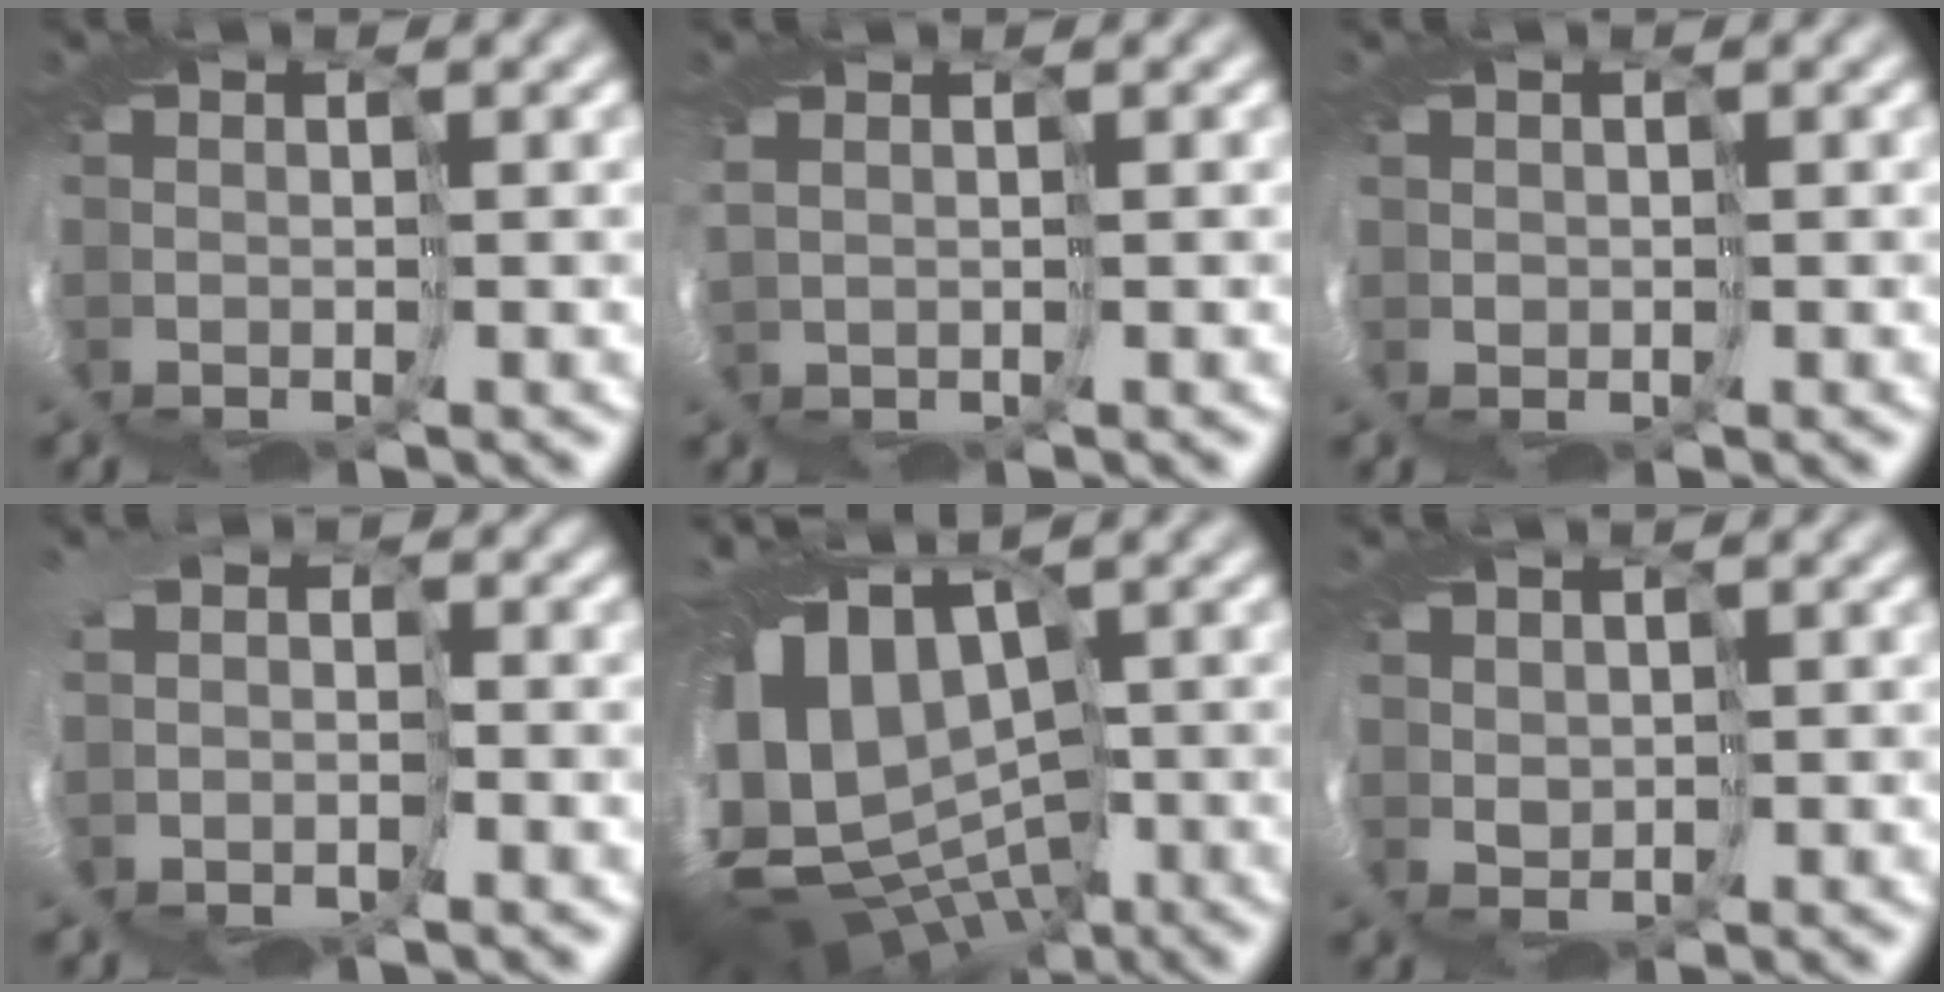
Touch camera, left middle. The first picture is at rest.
{"total": 1.0, "force": [1.0, 0.2, 0.2], "torque": [-0.014, 0.016, 0.021]}
{"total": 1.4, "force": [0.3, 1.4, -0.2], "torque": [0.005, -0.001, 0.008]}
{"total": 3.2, "force": [-0.5, 2.7, 1.6], "torque": [-0.033, -0.012, -0.004]}
{"total": 12.6, "force": [-2.5, 8.7, 8.7], "torque": [-0.162, -0.006, -0.017]}
{"total": 2.5, "force": [1.1, 2.1, 0.8], "torque": [-0.029, 0.015, 0.012]}